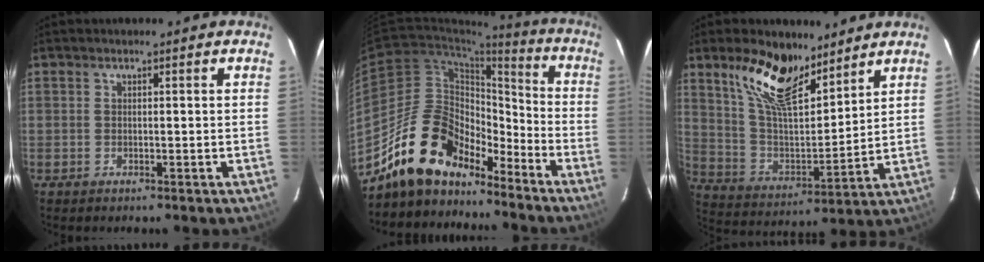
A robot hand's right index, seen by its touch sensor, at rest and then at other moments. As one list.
[{"total": 17.8, "force": [-14.2, 7.8, 7.3], "torque": [-0.139, 0.021, -0.241]}, {"total": 15.6, "force": [10.8, 6.3, 9.4], "torque": [-0.183, 0.003, 0.208]}]